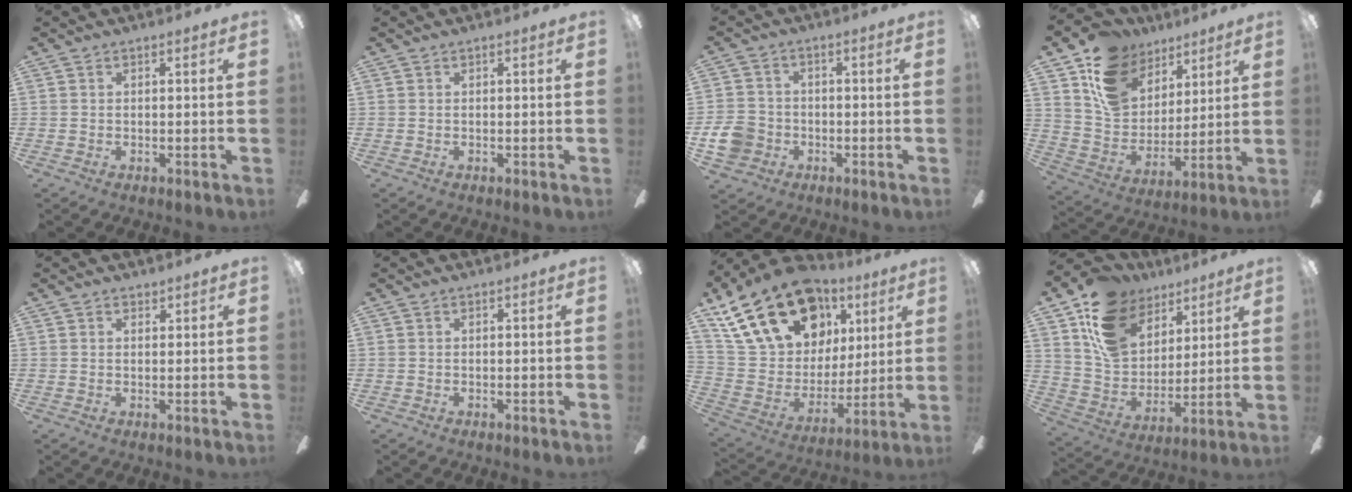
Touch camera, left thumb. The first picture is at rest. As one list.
[{"total": 0.0}, {"total": 8.0, "force": [-2.5, 6.7, 3.6], "torque": [-0.084, 0.021, -0.047]}, {"total": 16.1, "force": [10.4, 10.7, 6.0], "torque": [-0.129, -0.052, 0.201]}, {"total": 1.3, "force": [1.0, 0.7, 0.2], "torque": [0.005, -0.002, 0.018]}, {"total": 0.0}, {"total": 25.8, "force": [15.3, 15.9, 13.4], "torque": [-0.263, -0.068, 0.295]}, {"total": 17.1, "force": [10.6, 11.4, 7.2], "torque": [-0.156, -0.048, 0.205]}]